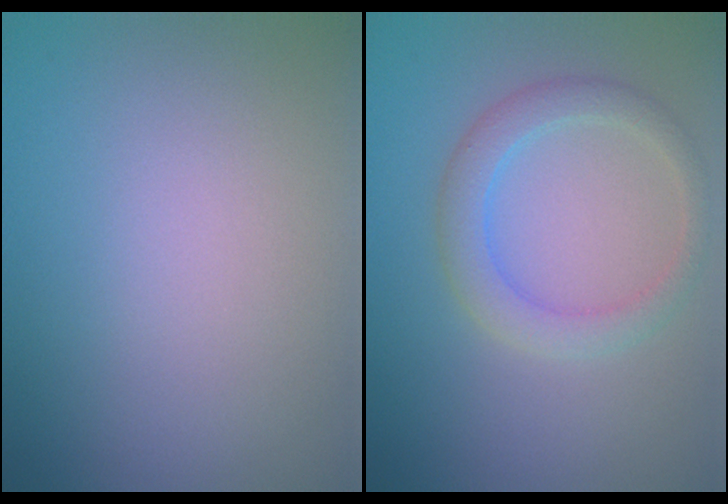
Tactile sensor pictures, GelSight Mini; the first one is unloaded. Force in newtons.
{"total": 2.9, "press": 2.9, "slide": 0.3}